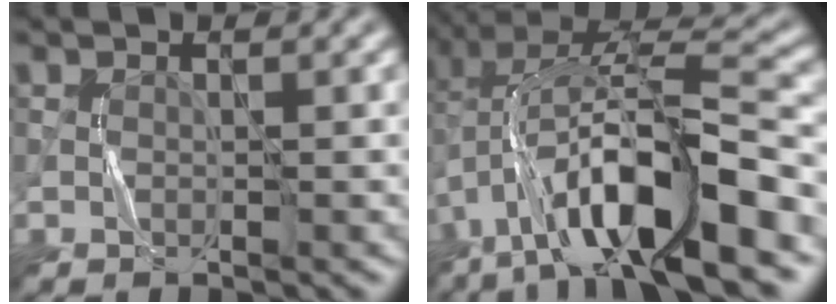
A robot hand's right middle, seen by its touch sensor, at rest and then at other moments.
{"total": 13.8, "force": [-4.3, 4.6, 12.3], "torque": [-0.221, 0.015, -0.072]}